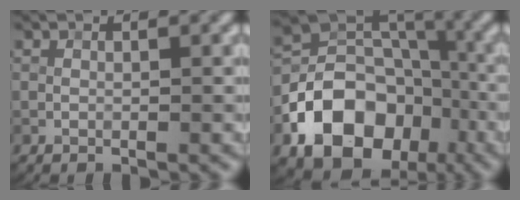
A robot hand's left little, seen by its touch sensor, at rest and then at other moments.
{"total": 12.1, "force": [-5.2, 8.9, 6.3], "torque": [-0.110, 0.003, -0.099]}